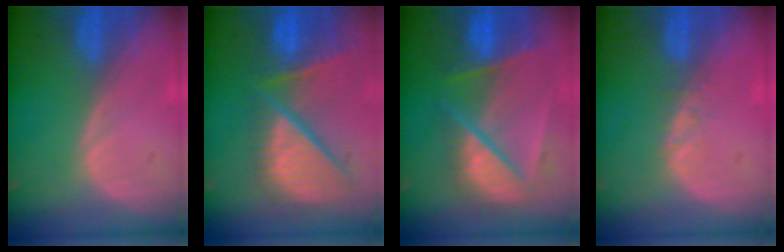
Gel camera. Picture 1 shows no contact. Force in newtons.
{"total": 12.4, "press": 10.2, "slide": 7.0}
{"total": 9.7, "press": 8.4, "slide": 4.9}
{"total": 1.3, "press": 1.0, "slide": 0.8}